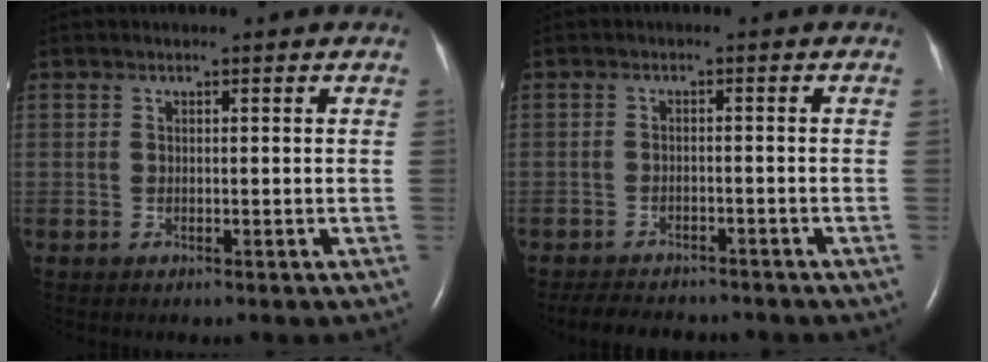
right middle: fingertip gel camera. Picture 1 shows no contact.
{"total": 7.9, "force": [-7.1, 2.3, 2.5], "torque": [-0.043, -0.008, -0.097]}